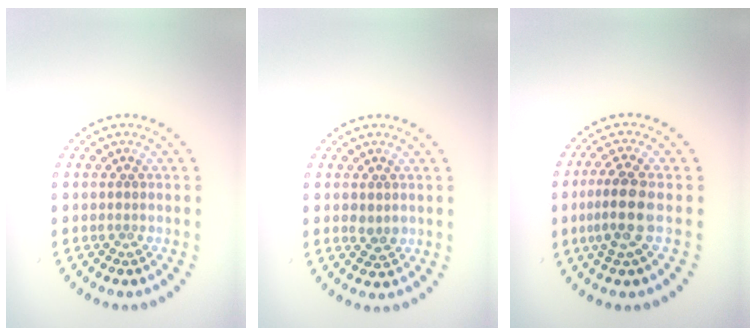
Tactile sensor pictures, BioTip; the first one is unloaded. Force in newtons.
{"total": 1.4, "press": 1.4, "slide": 0.3}
{"total": 3.7, "press": 3.3, "slide": 1.7}